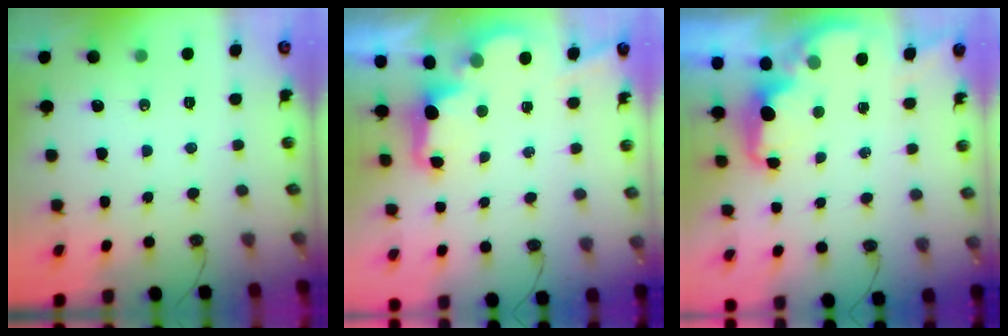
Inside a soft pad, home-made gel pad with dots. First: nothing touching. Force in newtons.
{"total": 2.5, "press": 2.4, "slide": 0.8}
{"total": 2.2, "press": 2.0, "slide": 0.9}